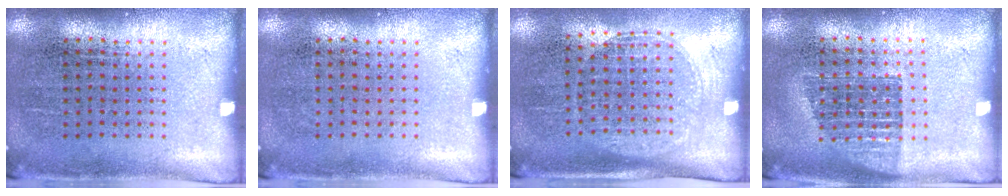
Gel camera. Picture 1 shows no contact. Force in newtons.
{"total": 0.0}
{"total": 1.5, "press": 1.3, "slide": 0.7}
{"total": 1.2, "press": 1.0, "slide": 0.7}